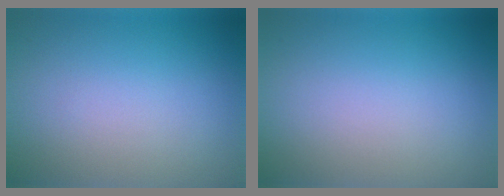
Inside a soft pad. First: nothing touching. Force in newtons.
{"total": 0.0}